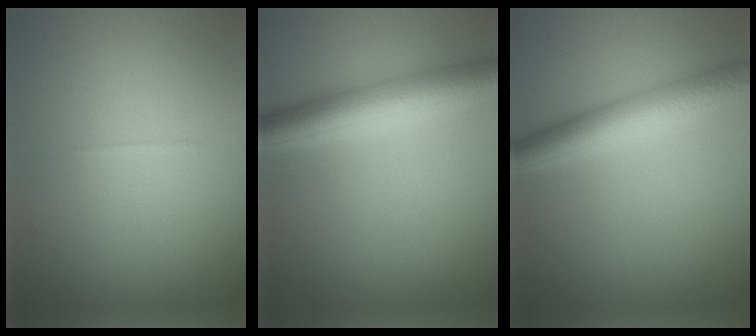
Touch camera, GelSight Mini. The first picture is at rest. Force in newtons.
{"total": 6.0, "press": 6.0, "slide": 0.1}
{"total": 5.0, "press": 5.0, "slide": 0.0}